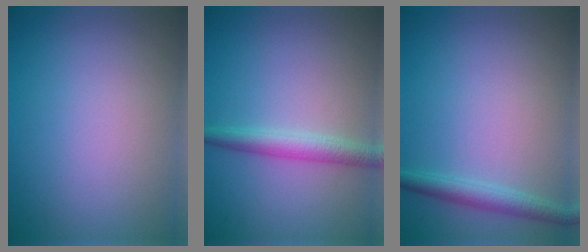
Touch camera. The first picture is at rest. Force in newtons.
{"total": 2.6, "press": 2.6, "slide": 0.0}
{"total": 2.2, "press": 2.2, "slide": 0.1}